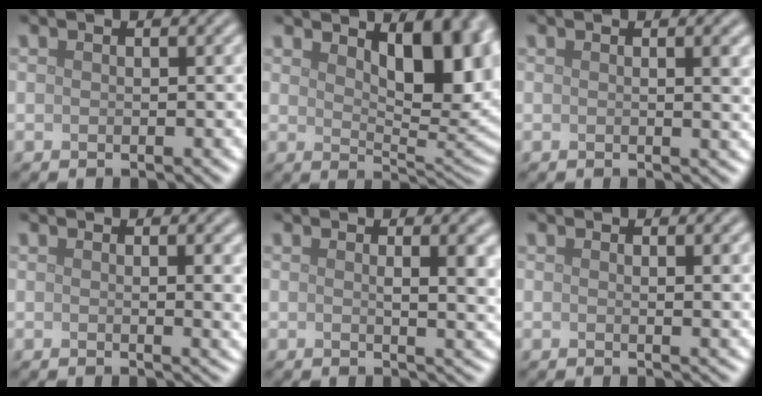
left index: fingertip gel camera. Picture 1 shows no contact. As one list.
[{"total": 9.3, "force": [3.4, 4.4, 7.5], "torque": [-0.099, -0.003, 0.049]}, {"total": 2.6, "force": [0.6, 0.8, 2.4], "torque": [-0.024, 0.002, 0.006]}, {"total": 2.8, "force": [0.9, 0.9, 2.5], "torque": [-0.024, -0.002, 0.013]}, {"total": 4.7, "force": [1.2, 1.5, 4.2], "torque": [-0.042, 0.000, 0.019]}, {"total": 2.0, "force": [0.9, 0.6, 1.7], "torque": [-0.015, 0.001, 0.011]}]